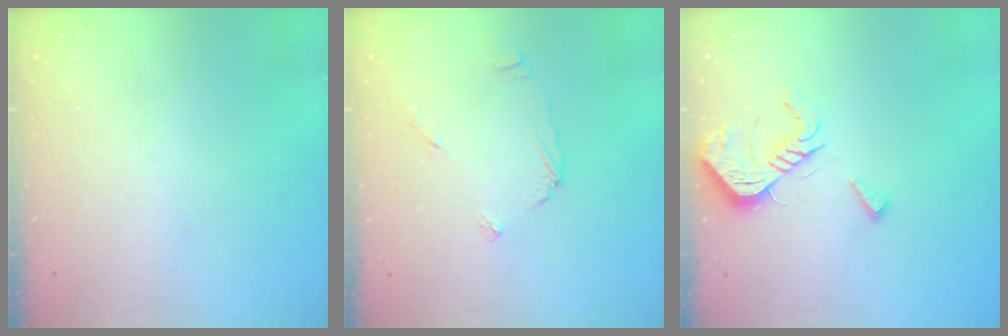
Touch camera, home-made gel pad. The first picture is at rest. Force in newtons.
{"total": 4.4, "press": 4.4, "slide": 0.5}
{"total": 10.7, "press": 10.7, "slide": 0.8}